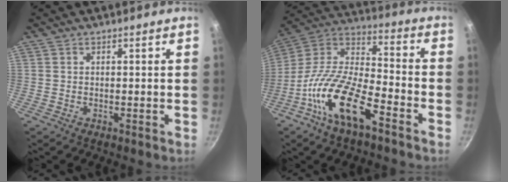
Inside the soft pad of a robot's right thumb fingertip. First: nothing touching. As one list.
[{"total": 18.2, "force": [-9.2, 7.0, 14.0], "torque": [-0.254, 0.064, -0.196]}]